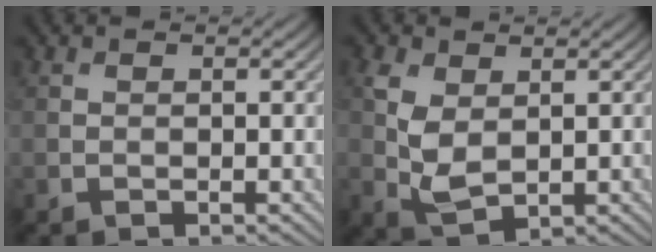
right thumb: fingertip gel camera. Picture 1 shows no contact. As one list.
[{"total": 4.9, "force": [1.0, 3.0, 3.7], "torque": [-0.094, -0.004, 0.023]}]